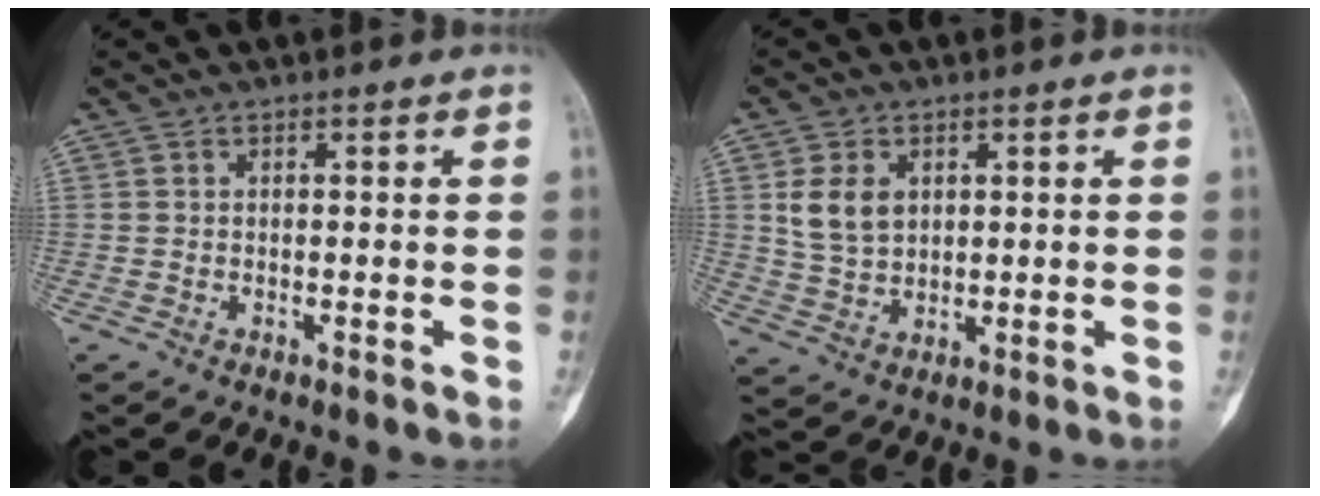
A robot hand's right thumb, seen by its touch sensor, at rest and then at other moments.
{"total": 6.9, "force": [2.0, 5.1, 4.2], "torque": [-0.064, -0.008, 0.047]}